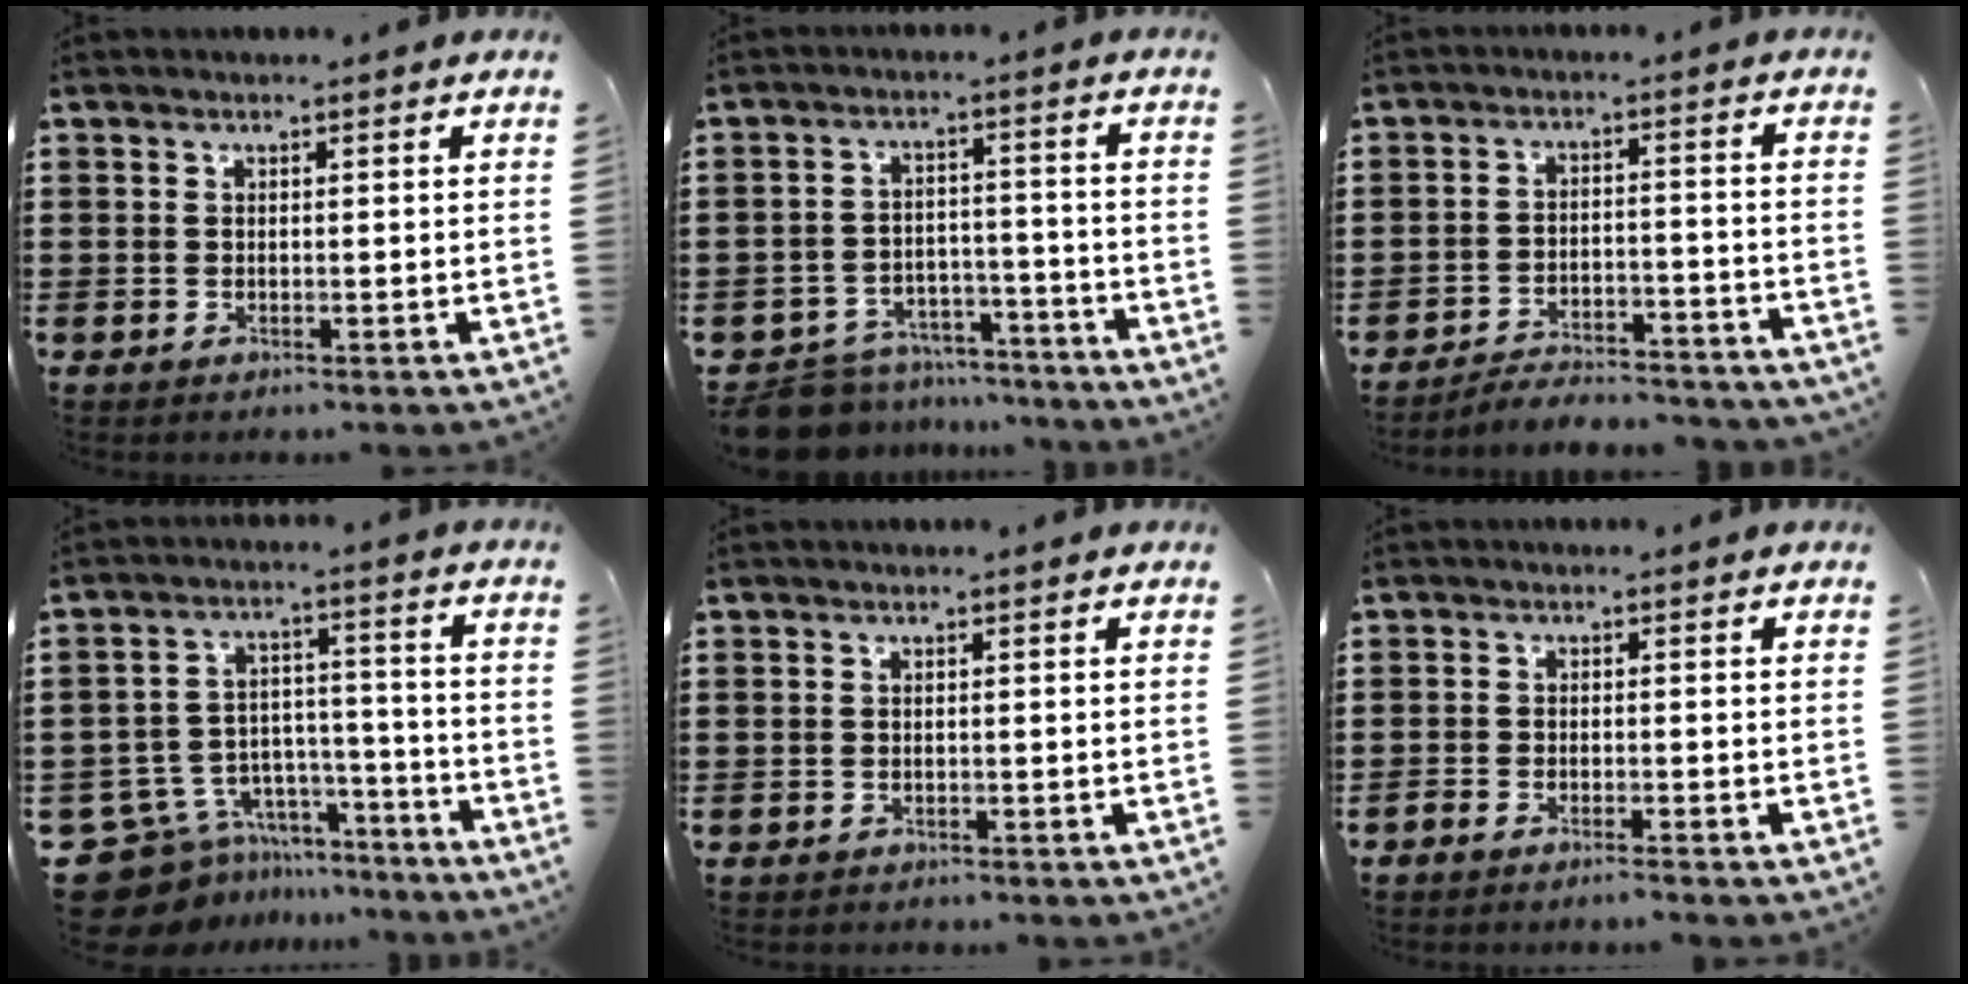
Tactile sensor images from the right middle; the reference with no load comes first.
{"total": 7.7, "force": [-7.5, 1.5, 0.8], "torque": [-0.024, 0.019, -0.150]}
{"total": 4.3, "force": [-4.2, 0.3, 0.6], "torque": [-0.014, 0.005, -0.088]}
{"total": 9.9, "force": [-8.1, 5.4, 1.8], "torque": [-0.062, 0.024, -0.157]}
{"total": 0.6, "force": [-0.5, 0.3, -0.1], "torque": [0.002, 0.004, -0.014]}
{"total": 1.5, "force": [-1.4, -0.1, 0.3], "torque": [-0.006, 0.001, -0.027]}